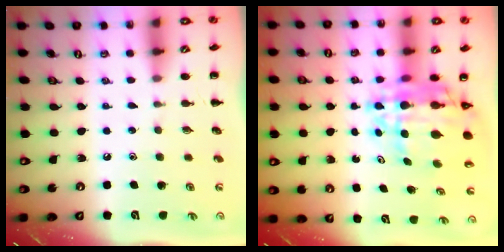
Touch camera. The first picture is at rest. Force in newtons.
{"total": 12.0, "press": 11.4, "slide": 3.8}